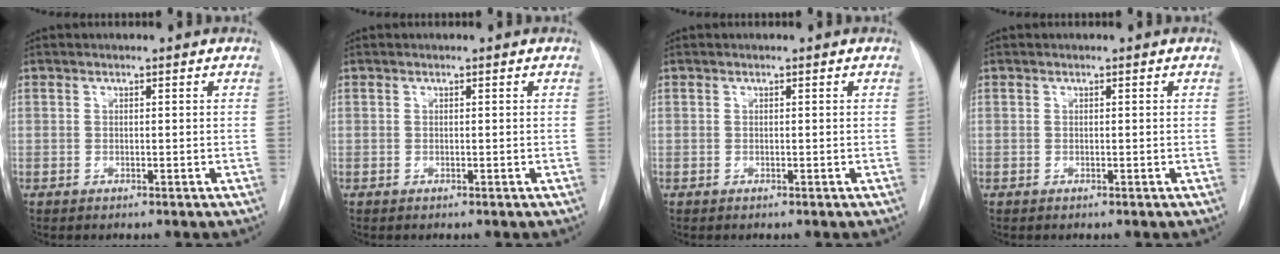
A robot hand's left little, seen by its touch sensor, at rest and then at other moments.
{"total": 0.0}
{"total": 0.0}
{"total": 0.0}